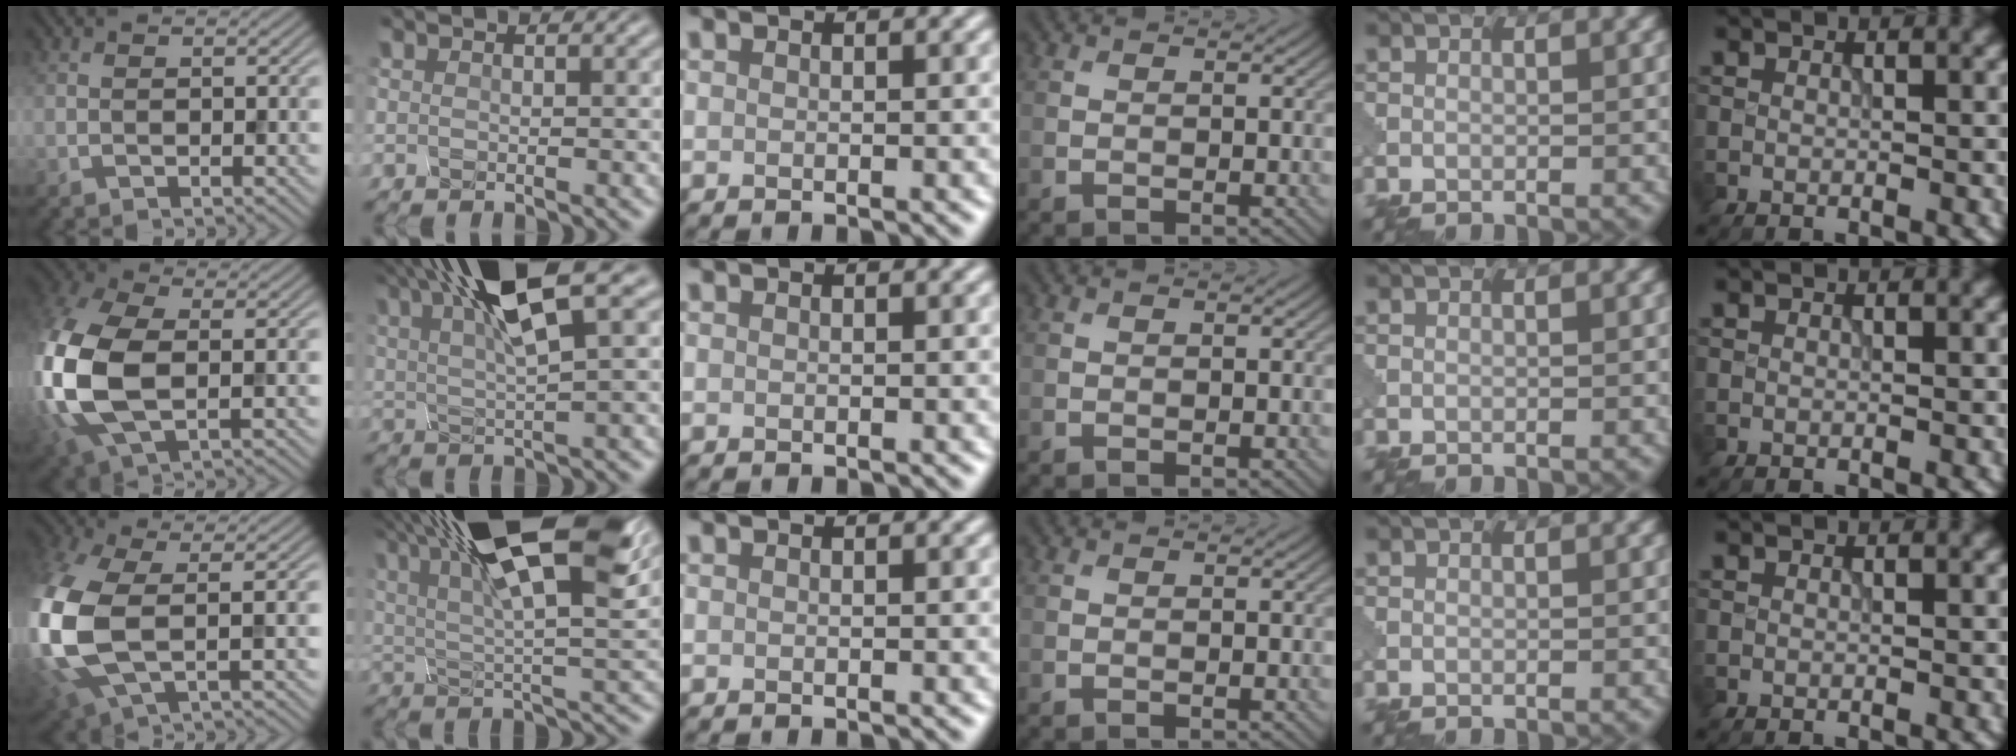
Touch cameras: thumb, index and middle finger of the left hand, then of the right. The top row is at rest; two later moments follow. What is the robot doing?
{"motion": "squeeze", "object": "clothespin"}